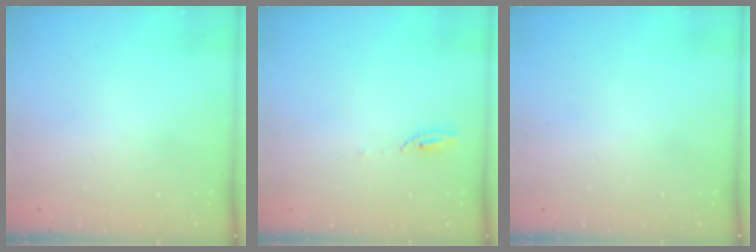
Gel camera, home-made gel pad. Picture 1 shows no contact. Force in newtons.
{"total": 4.4, "press": 4.4, "slide": 0.1}
{"total": 0.0}